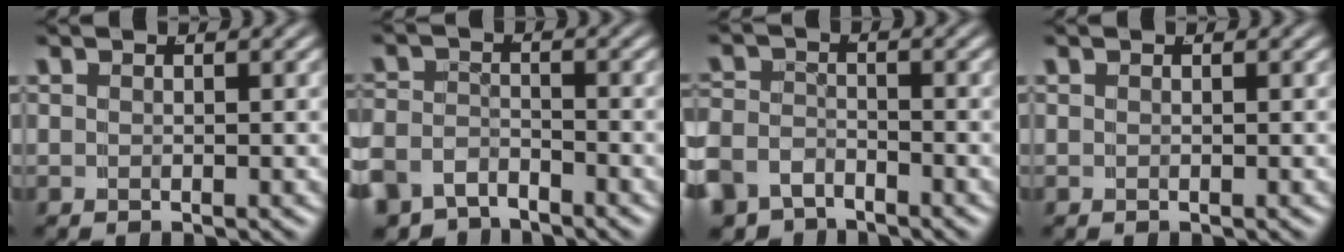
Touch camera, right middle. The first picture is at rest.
{"total": 5.0, "force": [-3.7, 3.0, 1.3], "torque": [-0.040, -0.024, -0.060]}
{"total": 5.1, "force": [-3.5, 3.4, 1.3], "torque": [-0.045, -0.027, -0.056]}
{"total": 0.0}